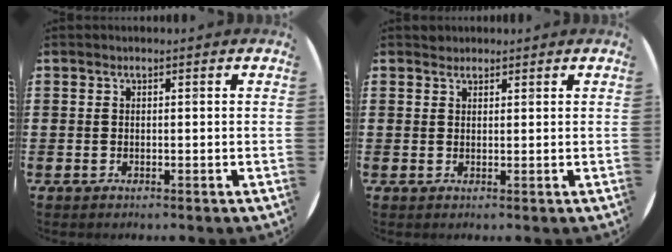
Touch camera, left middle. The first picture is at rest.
{"total": 1.1, "force": [1.0, 0.4, -0.2], "torque": [0.003, 0.003, 0.020]}